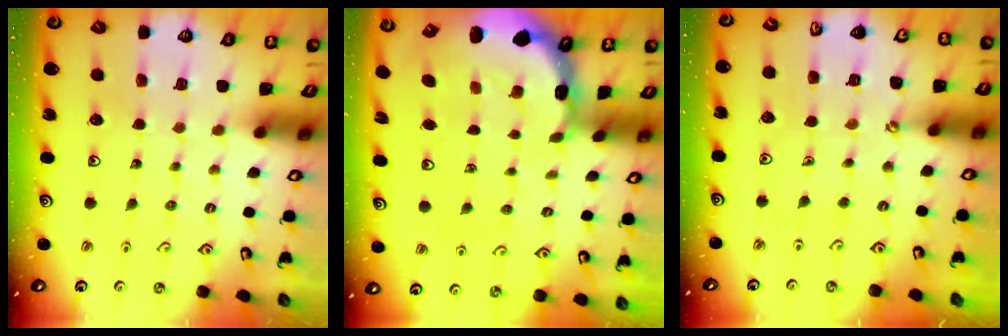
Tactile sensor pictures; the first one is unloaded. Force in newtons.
{"total": 2.2, "press": 2.0, "slide": 1.0}
{"total": 1.4, "press": 1.3, "slide": 0.3}